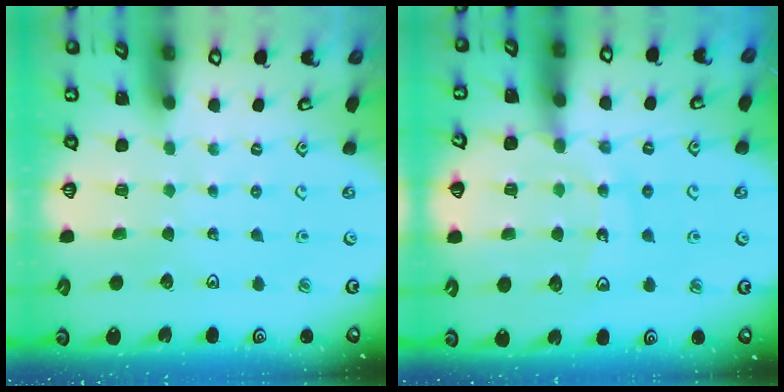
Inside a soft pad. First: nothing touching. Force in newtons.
{"total": 12.8, "press": 12.5, "slide": 2.9}